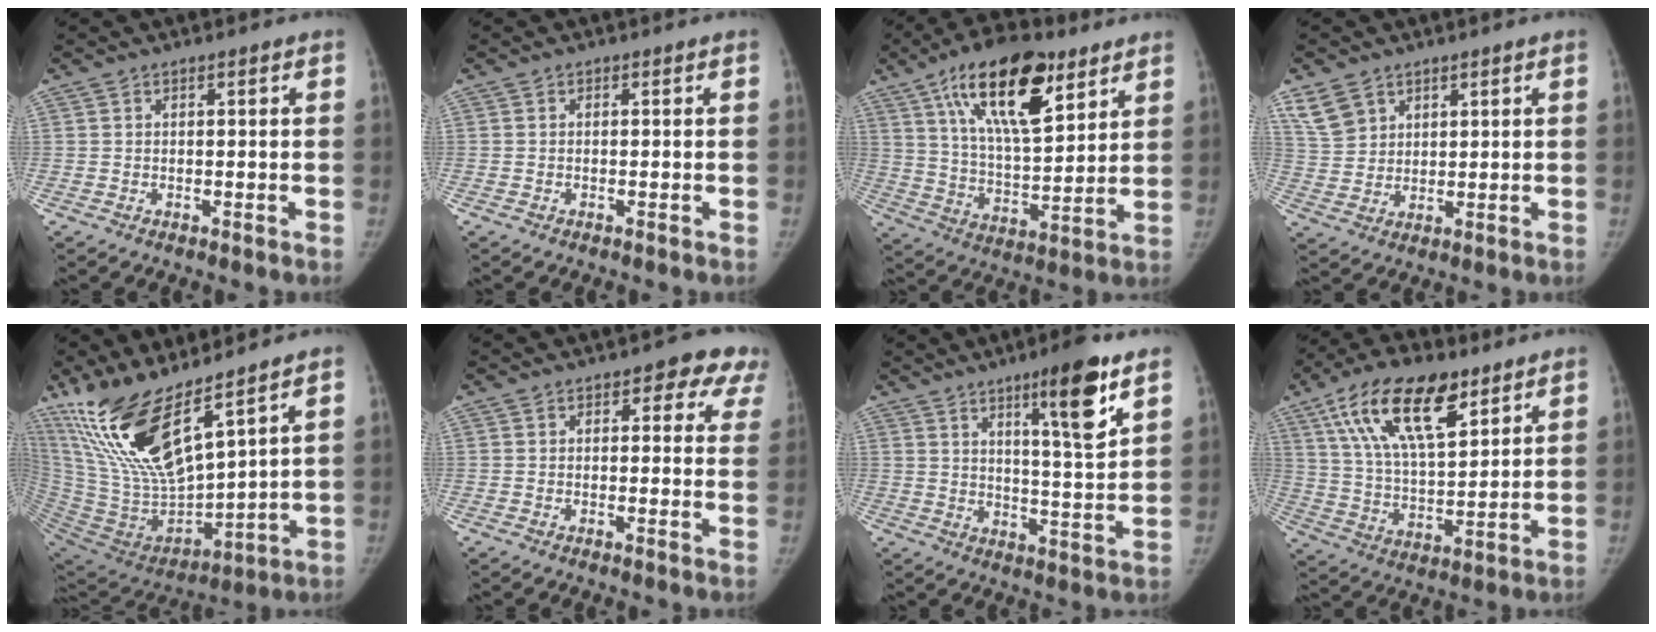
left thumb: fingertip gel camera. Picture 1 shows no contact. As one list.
[{"total": 0.0}, {"total": 20.8, "force": [11.0, 8.7, 15.4], "torque": [-0.231, -0.039, 0.191]}, {"total": 6.4, "force": [4.0, 4.6, 2.0], "torque": [-0.024, -0.011, 0.088]}, {"total": 20.5, "force": [13.7, 5.1, 14.3], "torque": [-0.264, -0.077, 0.279]}, {"total": 7.5, "force": [3.8, 4.0, 5.1], "torque": [-0.009, -0.006, 0.031]}, {"total": 12.4, "force": [7.0, 1.6, 10.1], "torque": [-0.143, -0.042, 0.106]}, {"total": 19.0, "force": [10.3, 8.3, 13.7], "torque": [-0.219, -0.030, 0.186]}]